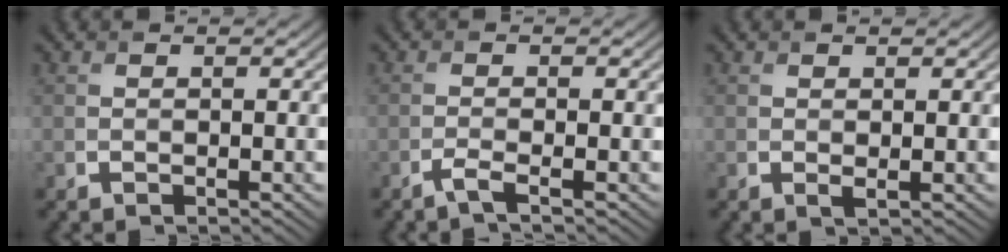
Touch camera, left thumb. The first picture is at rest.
{"total": 1.8, "force": [-1.1, 0.2, 1.4], "torque": [-0.022, 0.004, -0.034]}
{"total": 0.6, "force": [0.3, 0.1, 0.5], "torque": [-0.010, -0.002, 0.005]}